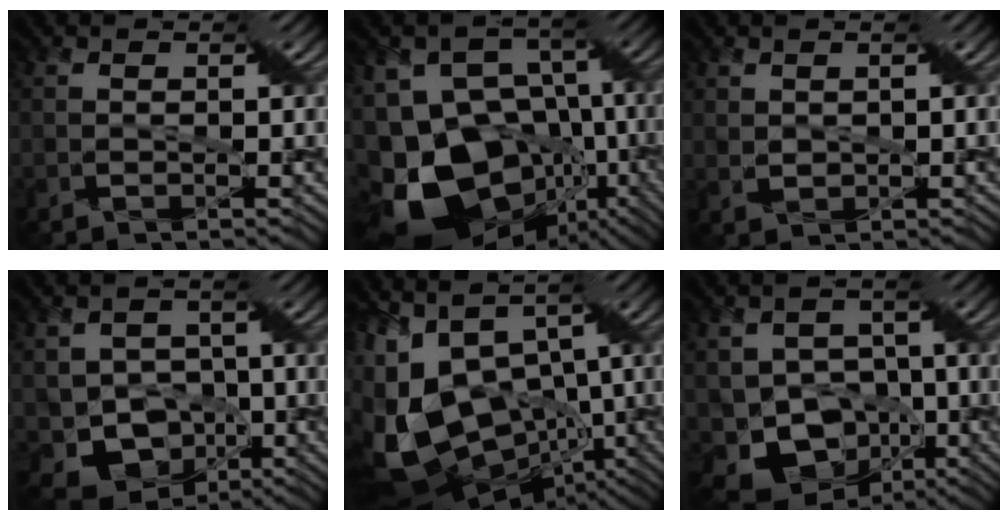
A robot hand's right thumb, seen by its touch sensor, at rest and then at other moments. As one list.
[{"total": 18.7, "force": [-6.5, 13.0, 11.8], "torque": [-0.262, -0.020, -0.063]}, {"total": 1.4, "force": [1.2, 0.6, 0.3], "torque": [-0.034, -0.004, 0.032]}, {"total": 8.3, "force": [-2.5, 7.1, 3.5], "torque": [-0.086, -0.030, -0.047]}, {"total": 16.1, "force": [-0.4, 10.6, 12.2], "torque": [-0.278, -0.021, 0.039]}, {"total": 10.5, "force": [-4.6, 8.4, 4.5], "torque": [-0.132, -0.016, -0.072]}]